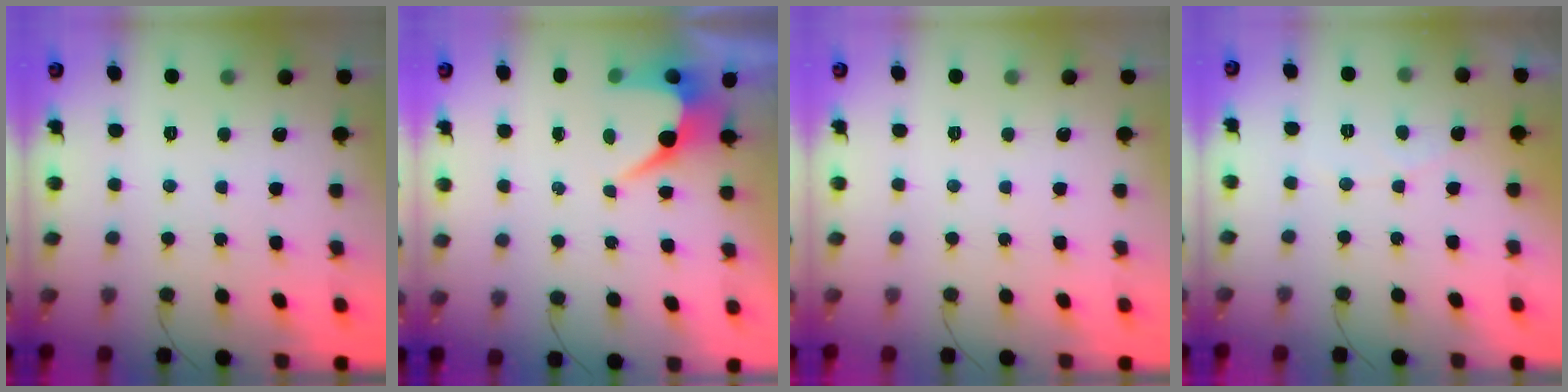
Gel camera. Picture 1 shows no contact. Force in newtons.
{"total": 6.7, "press": 6.7, "slide": 0.3}
{"total": 0.0}
{"total": 2.8, "press": 2.8, "slide": 0.1}